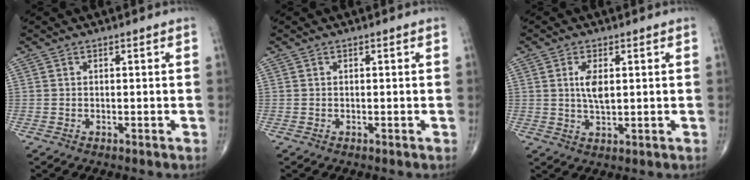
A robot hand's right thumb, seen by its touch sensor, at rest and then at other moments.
{"total": 0.0}
{"total": 4.4, "force": [1.0, 1.9, 3.9], "torque": [-0.073, -0.009, 0.021]}